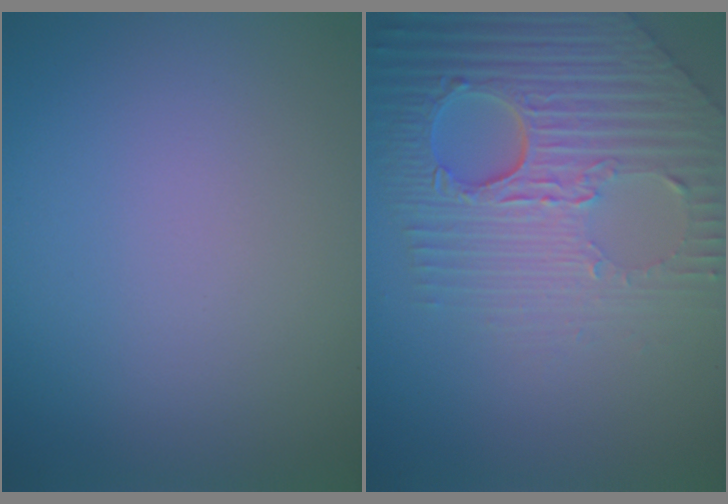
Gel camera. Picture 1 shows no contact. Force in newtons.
{"total": 9.0, "press": 6.2, "slide": 6.6}